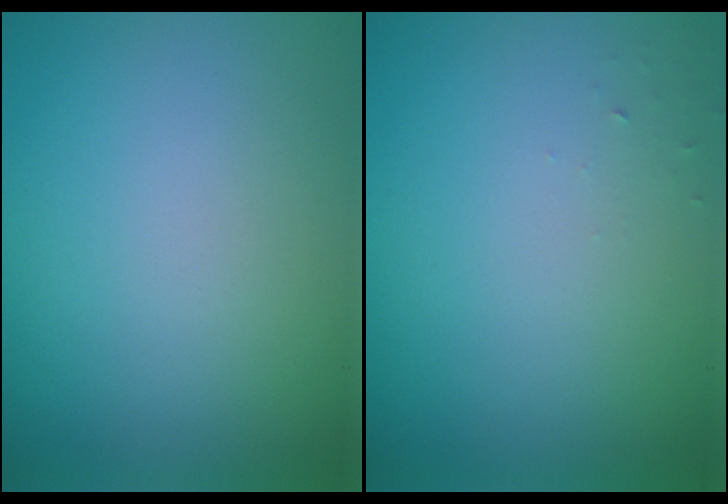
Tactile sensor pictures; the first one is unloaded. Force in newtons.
{"total": 0.6, "press": 0.6, "slide": 0.1}